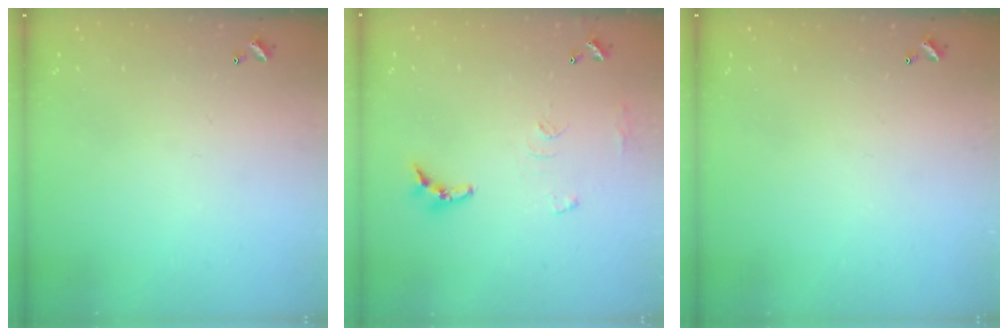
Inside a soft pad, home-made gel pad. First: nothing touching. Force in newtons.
{"total": 8.7, "press": 8.7, "slide": 0.6}
{"total": 0.0}